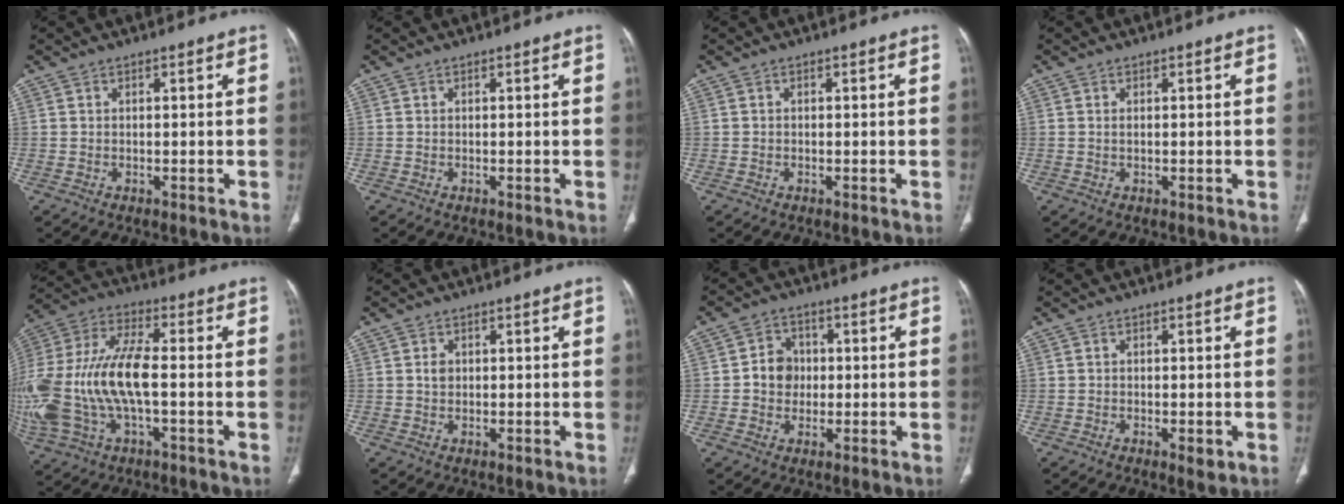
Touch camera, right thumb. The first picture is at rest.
{"total": 0.0}
{"total": 0.0}
{"total": 0.7, "force": [0.1, 0.3, 0.6], "torque": [-0.014, 0.000, 0.002]}
{"total": 22.9, "force": [-2.9, 10.8, 20.0], "torque": [-0.475, 0.017, -0.046]}
{"total": 1.5, "force": [0.2, 1.2, 0.9], "torque": [-0.011, 0.002, 0.005]}
{"total": 4.1, "force": [0.1, 3.6, 1.9], "torque": [-0.012, 0.006, -0.002]}
{"total": 2.0, "force": [-0.7, 0.8, 1.6], "torque": [-0.021, -0.002, -0.008]}